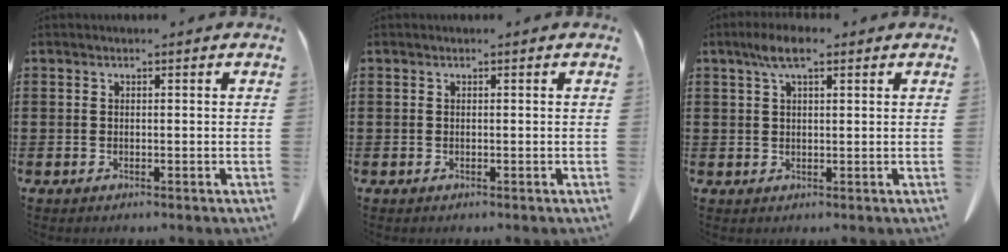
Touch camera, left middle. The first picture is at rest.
{"total": 0.0}
{"total": 4.0, "force": [2.2, 1.2, 3.0], "torque": [-0.067, 0.005, 0.041]}